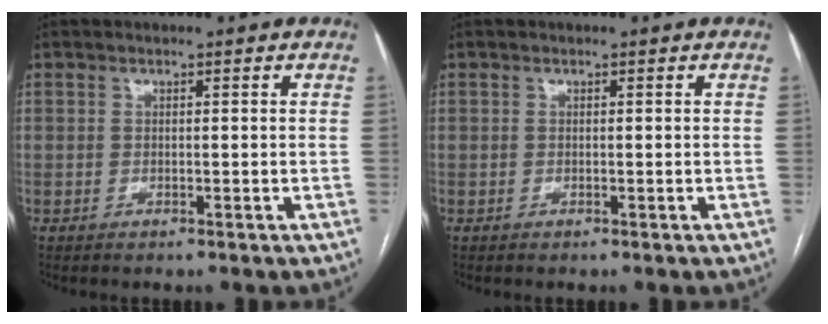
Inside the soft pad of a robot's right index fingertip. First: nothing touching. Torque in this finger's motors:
{"motor_torque": [0.03, 0.03, -0.02, 0.00]}